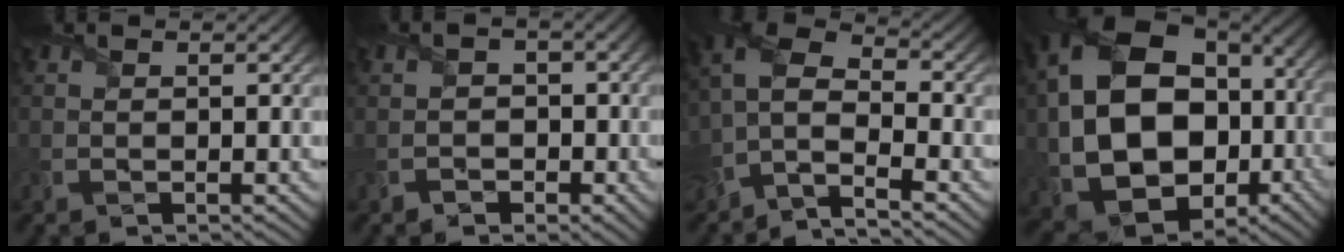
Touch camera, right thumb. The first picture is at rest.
{"total": 2.0, "force": [-1.1, 1.6, 0.6], "torque": [0.008, 0.001, -0.028]}
{"total": 7.7, "force": [-4.0, 2.8, 6.0], "torque": [-0.129, 0.003, -0.097]}
{"total": 19.9, "force": [-0.2, 14.5, 13.6], "torque": [-0.300, -0.027, 0.026]}